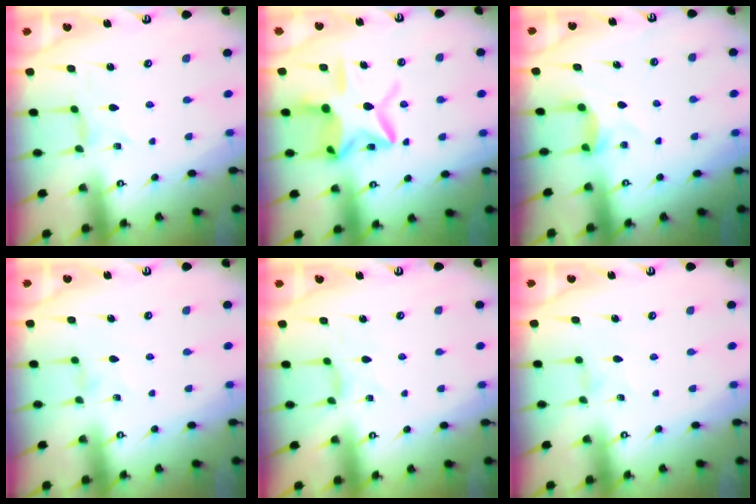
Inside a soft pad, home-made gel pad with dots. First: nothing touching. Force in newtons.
{"total": 16.6, "press": 16.5, "slide": 1.2}
{"total": 4.8, "press": 4.7, "slide": 0.8}
{"total": 0.9, "press": 0.9, "slide": 0.2}
{"total": 2.5, "press": 2.4, "slide": 0.4}
{"total": 0.0}